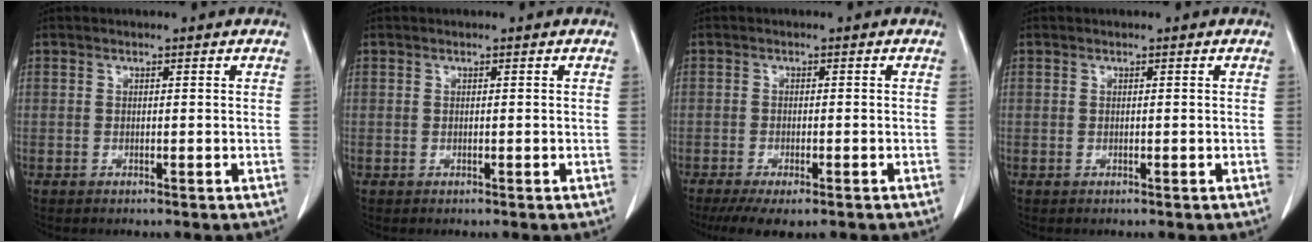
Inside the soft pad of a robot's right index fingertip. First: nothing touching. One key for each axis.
{"total": 0.0}
{"total": 8.7, "fx": -6.0, "fy": 2.8, "fz": 5.6, "tx": -0.089, "ty": -0.016, "tz": -0.090}
{"total": 0.0}